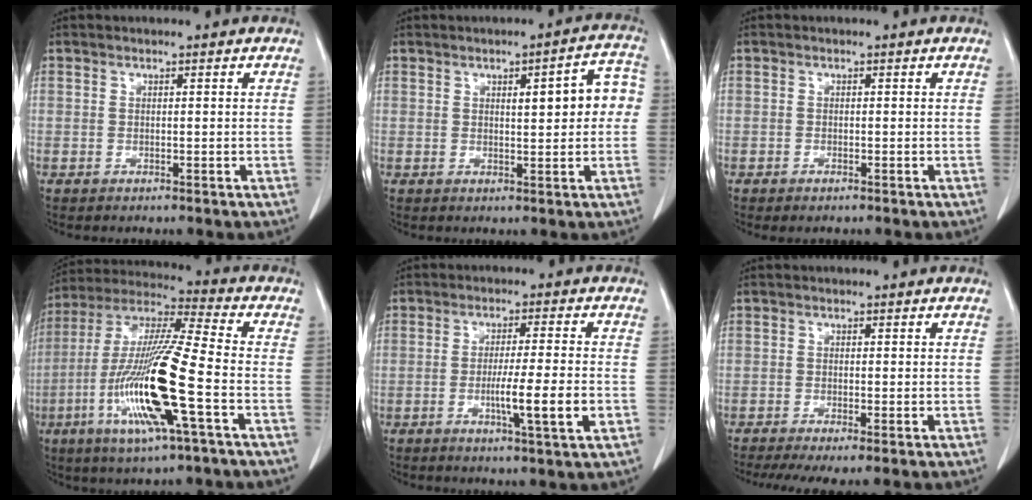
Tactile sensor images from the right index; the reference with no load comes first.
{"total": 7.1, "force": [1.0, 1.9, 6.8], "torque": [-0.082, 0.023, 0.012]}
{"total": 0.8, "force": [-0.5, 0.2, 0.5], "torque": [-0.011, -0.002, -0.003]}
{"total": 18.4, "force": [-5.6, 0.6, 17.5], "torque": [-0.361, -0.019, -0.111]}
{"total": 8.0, "force": [-2.1, -0.4, 7.7], "torque": [-0.124, -0.015, -0.036]}
{"total": 5.9, "force": [-4.4, 0.7, 3.9], "torque": [-0.060, -0.014, -0.071]}